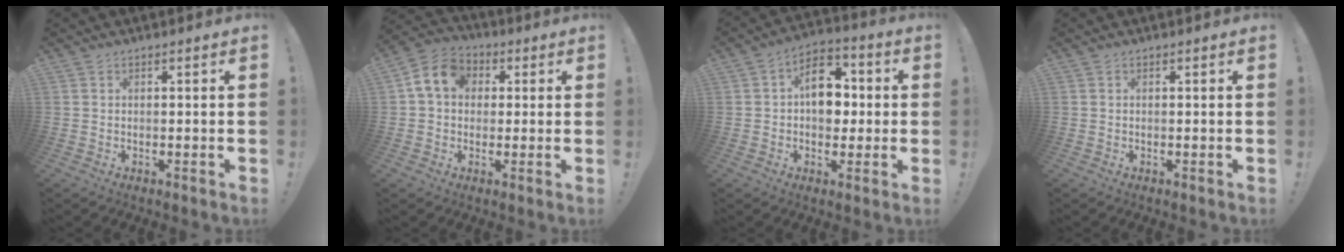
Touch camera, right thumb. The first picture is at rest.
{"total": 10.1, "force": [2.4, 8.0, 5.5], "torque": [-0.088, 0.012, 0.051]}
{"total": 12.2, "force": [0.6, 8.9, 8.4], "torque": [-0.110, 0.019, 0.014]}
{"total": 0.0}